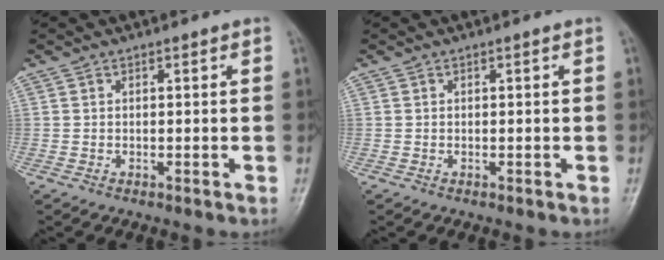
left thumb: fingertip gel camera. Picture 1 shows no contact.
{"total": 0.0}